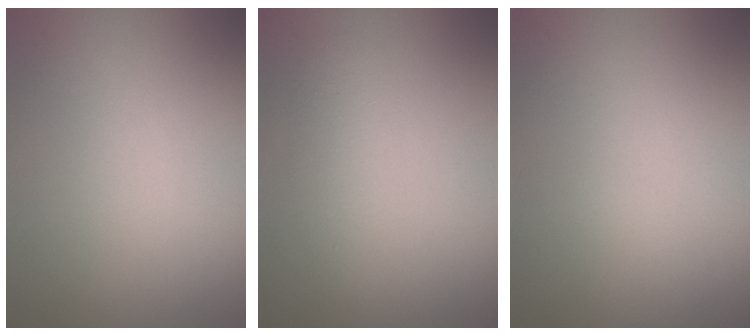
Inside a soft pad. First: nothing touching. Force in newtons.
{"total": 2.5, "press": 2.5, "slide": 0.2}
{"total": 0.6, "press": 0.6, "slide": 0.1}